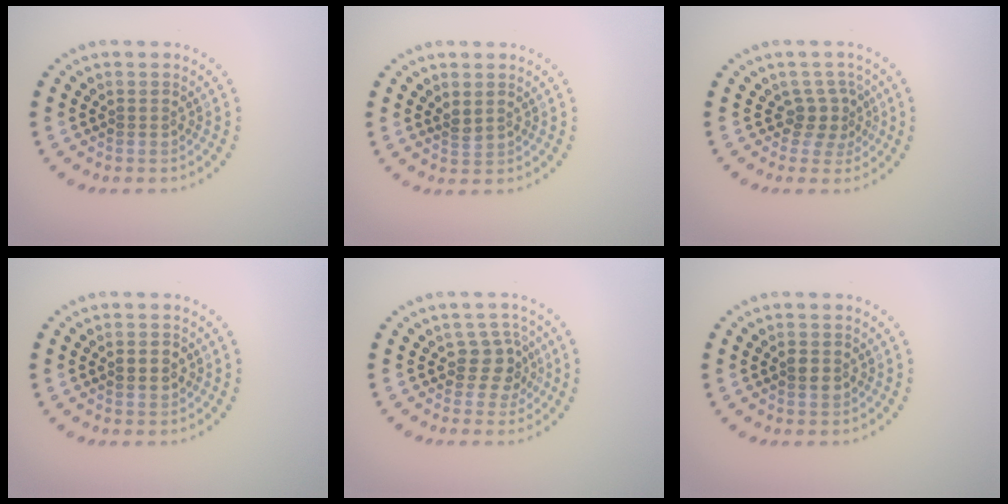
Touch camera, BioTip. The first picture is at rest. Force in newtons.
{"total": 1.0, "press": 0.8, "slide": 0.6}
{"total": 2.2, "press": 1.5, "slide": 1.7}
{"total": 2.1, "press": 2.1, "slide": 0.2}
{"total": 2.7, "press": 2.1, "slide": 1.7}
{"total": 1.0, "press": 0.9, "slide": 0.2}